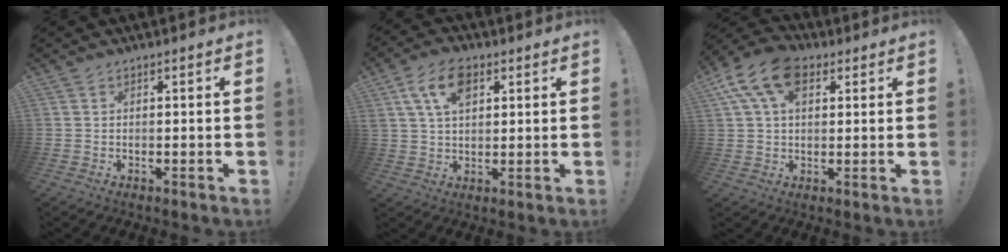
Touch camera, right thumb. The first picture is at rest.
{"total": 10.3, "force": [4.5, 6.1, 7.0], "torque": [-0.126, 0.001, 0.081]}
{"total": 12.9, "force": [5.2, 8.1, 8.6], "torque": [-0.164, -0.005, 0.097]}